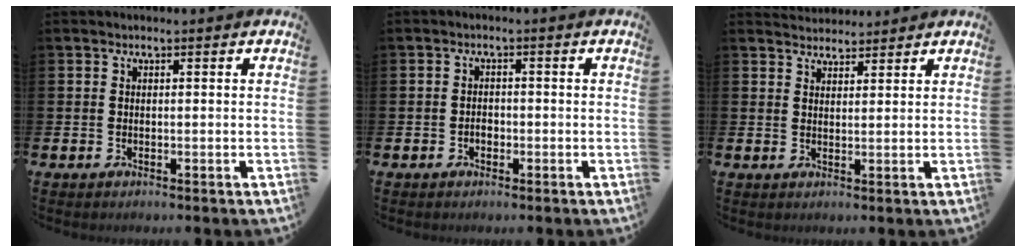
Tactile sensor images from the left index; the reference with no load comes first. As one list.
[{"total": 1.6, "force": [-0.7, 1.4, 0.6], "torque": [-0.005, 0.001, -0.019]}, {"total": 3.0, "force": [2.9, 0.8, -0.1], "torque": [0.005, -0.014, 0.052]}]